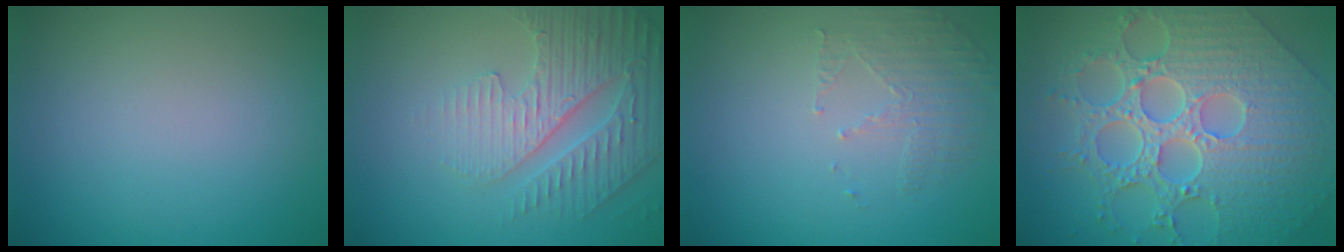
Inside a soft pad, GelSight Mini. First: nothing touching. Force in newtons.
{"total": 4.7, "press": 3.9, "slide": 2.7}
{"total": 1.7, "press": 0.9, "slide": 1.4}
{"total": 9.8, "press": 7.1, "slide": 6.8}